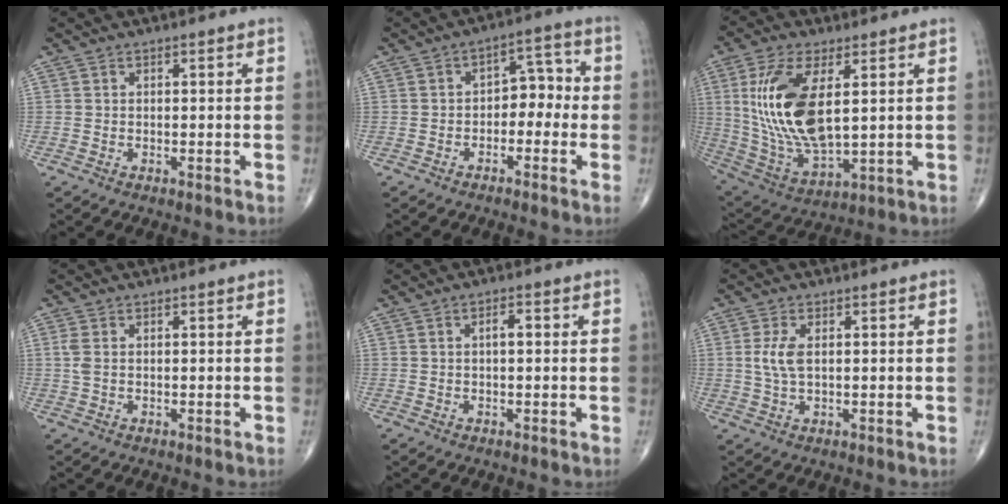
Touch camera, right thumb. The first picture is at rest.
{"total": 6.2, "force": [-1.4, 4.1, 4.5], "torque": [-0.031, 0.037, -0.034]}
{"total": 18.2, "force": [3.7, 8.2, 15.9], "torque": [-0.323, -0.022, 0.082]}
{"total": 1.8, "force": [0.3, 1.0, 1.5], "torque": [-0.048, 0.006, 0.007]}
{"total": 2.0, "force": [0.2, 0.8, 1.8], "torque": [-0.029, 0.005, 0.001]}
{"total": 4.2, "force": [0.6, 2.0, 3.7], "torque": [-0.087, 0.000, 0.014]}